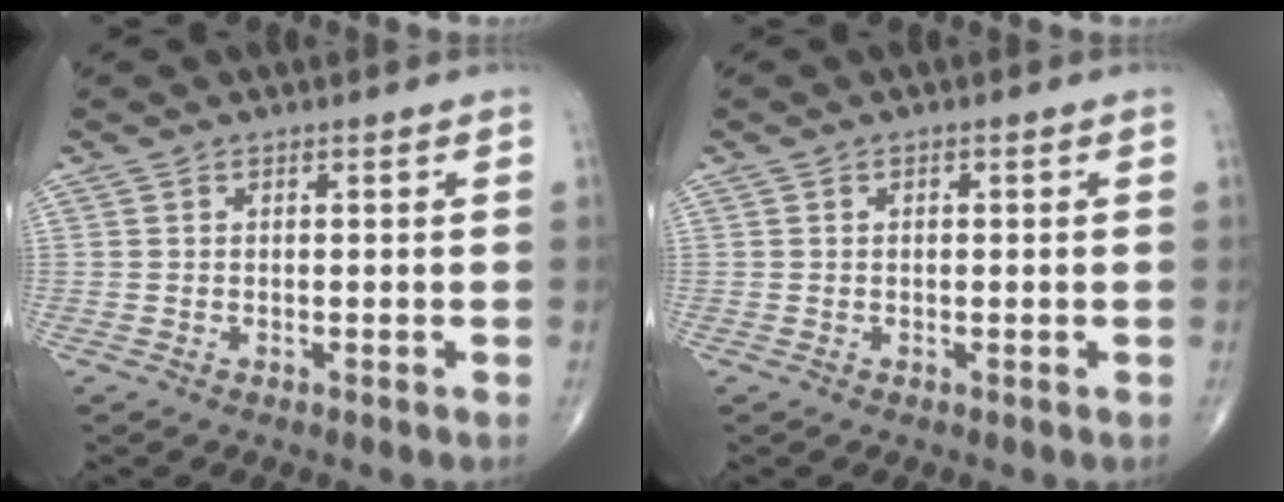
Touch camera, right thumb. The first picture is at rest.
{"total": 0.8, "force": [0.2, 0.4, 0.7], "torque": [-0.013, 0.002, 0.004]}